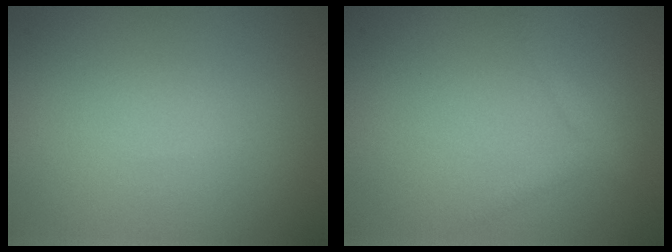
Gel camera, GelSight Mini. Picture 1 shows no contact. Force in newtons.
{"total": 1.4, "press": 1.4, "slide": 0.1}